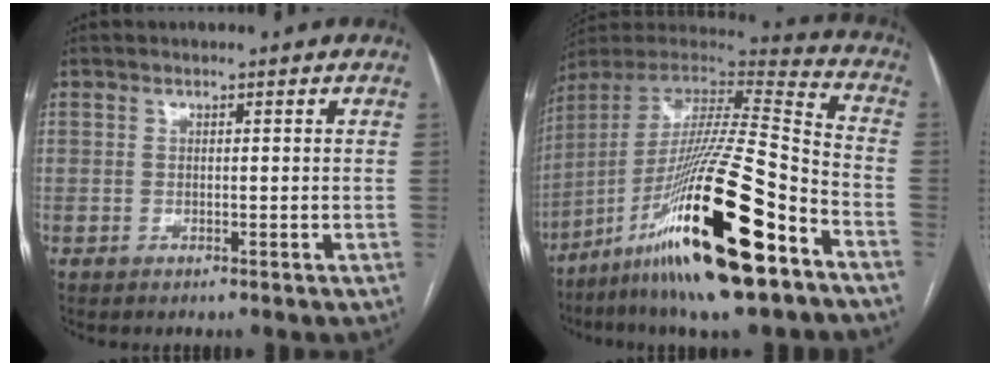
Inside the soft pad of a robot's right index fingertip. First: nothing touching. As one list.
[{"total": 28.6, "force": [-14.3, 3.3, 24.5], "torque": [-0.446, -0.046, -0.252]}]